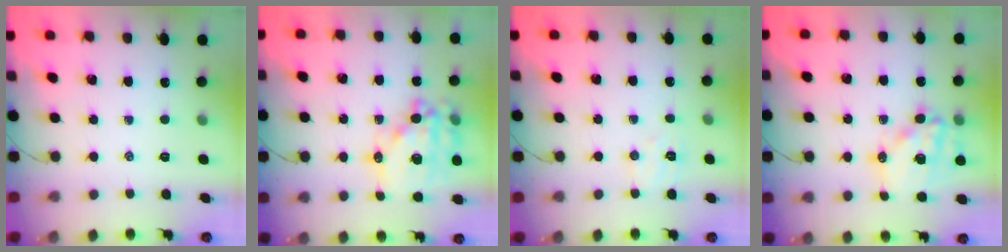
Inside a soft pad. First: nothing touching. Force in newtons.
{"total": 19.0, "press": 18.6, "slide": 3.8}
{"total": 5.5, "press": 5.4, "slide": 1.2}
{"total": 14.1, "press": 13.8, "slide": 3.3}